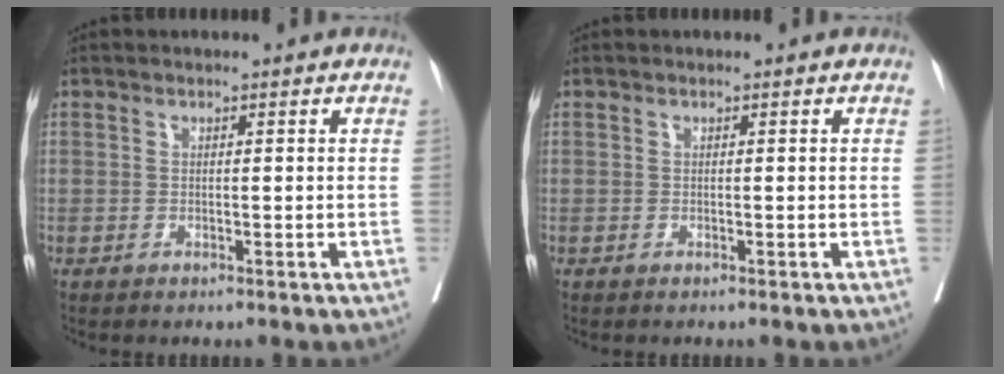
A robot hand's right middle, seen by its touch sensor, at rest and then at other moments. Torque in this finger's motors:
{"motor_torque": [-0.24, 0.03, -0.06, -0.01]}